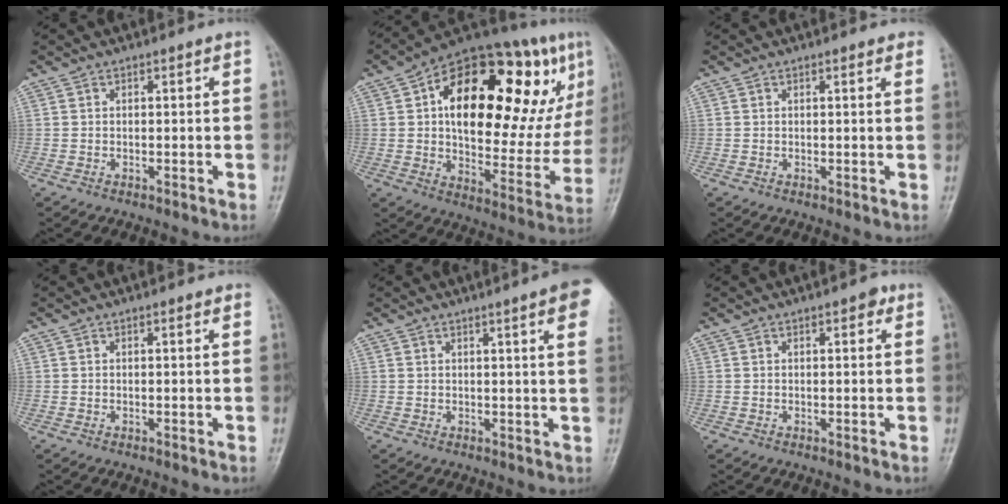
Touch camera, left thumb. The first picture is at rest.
{"total": 32.9, "force": [10.8, 15.2, 27.1], "torque": [-0.351, 0.022, 0.168]}
{"total": 1.5, "force": [0.9, 0.4, 1.1], "torque": [-0.009, 0.001, 0.007]}
{"total": 0.7, "force": [0.4, 0.2, 0.6], "torque": [-0.008, 0.000, 0.003]}
{"total": 8.6, "force": [4.4, 0.7, 7.4], "torque": [-0.078, -0.005, 0.043]}
{"total": 1.9, "force": [1.0, 0.9, 1.4], "torque": [-0.013, -0.001, 0.010]}